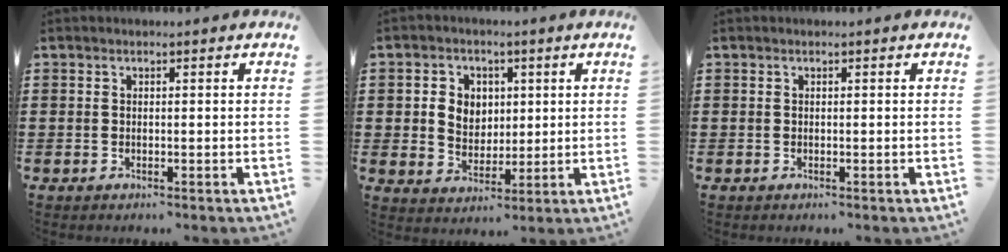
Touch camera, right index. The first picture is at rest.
{"total": 4.8, "force": [1.0, 4.3, 1.9], "torque": [-0.048, 0.012, 0.014]}
{"total": 0.0}